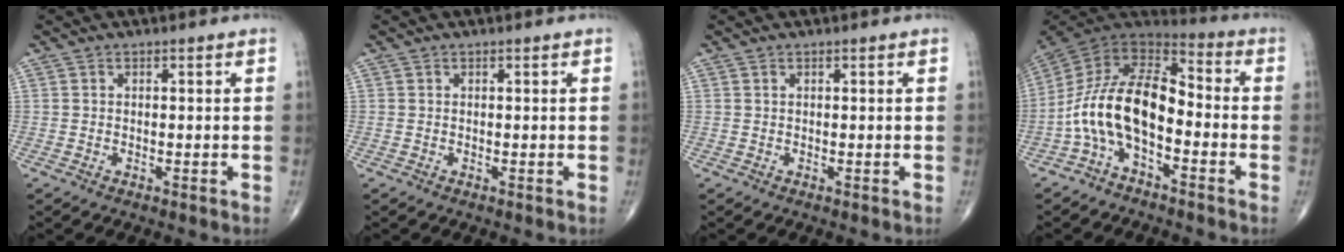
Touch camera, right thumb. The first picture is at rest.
{"total": 0.0}
{"total": 0.0}
{"total": 15.3, "force": [-4.3, 7.8, 12.5], "torque": [-0.228, 0.071, -0.088]}